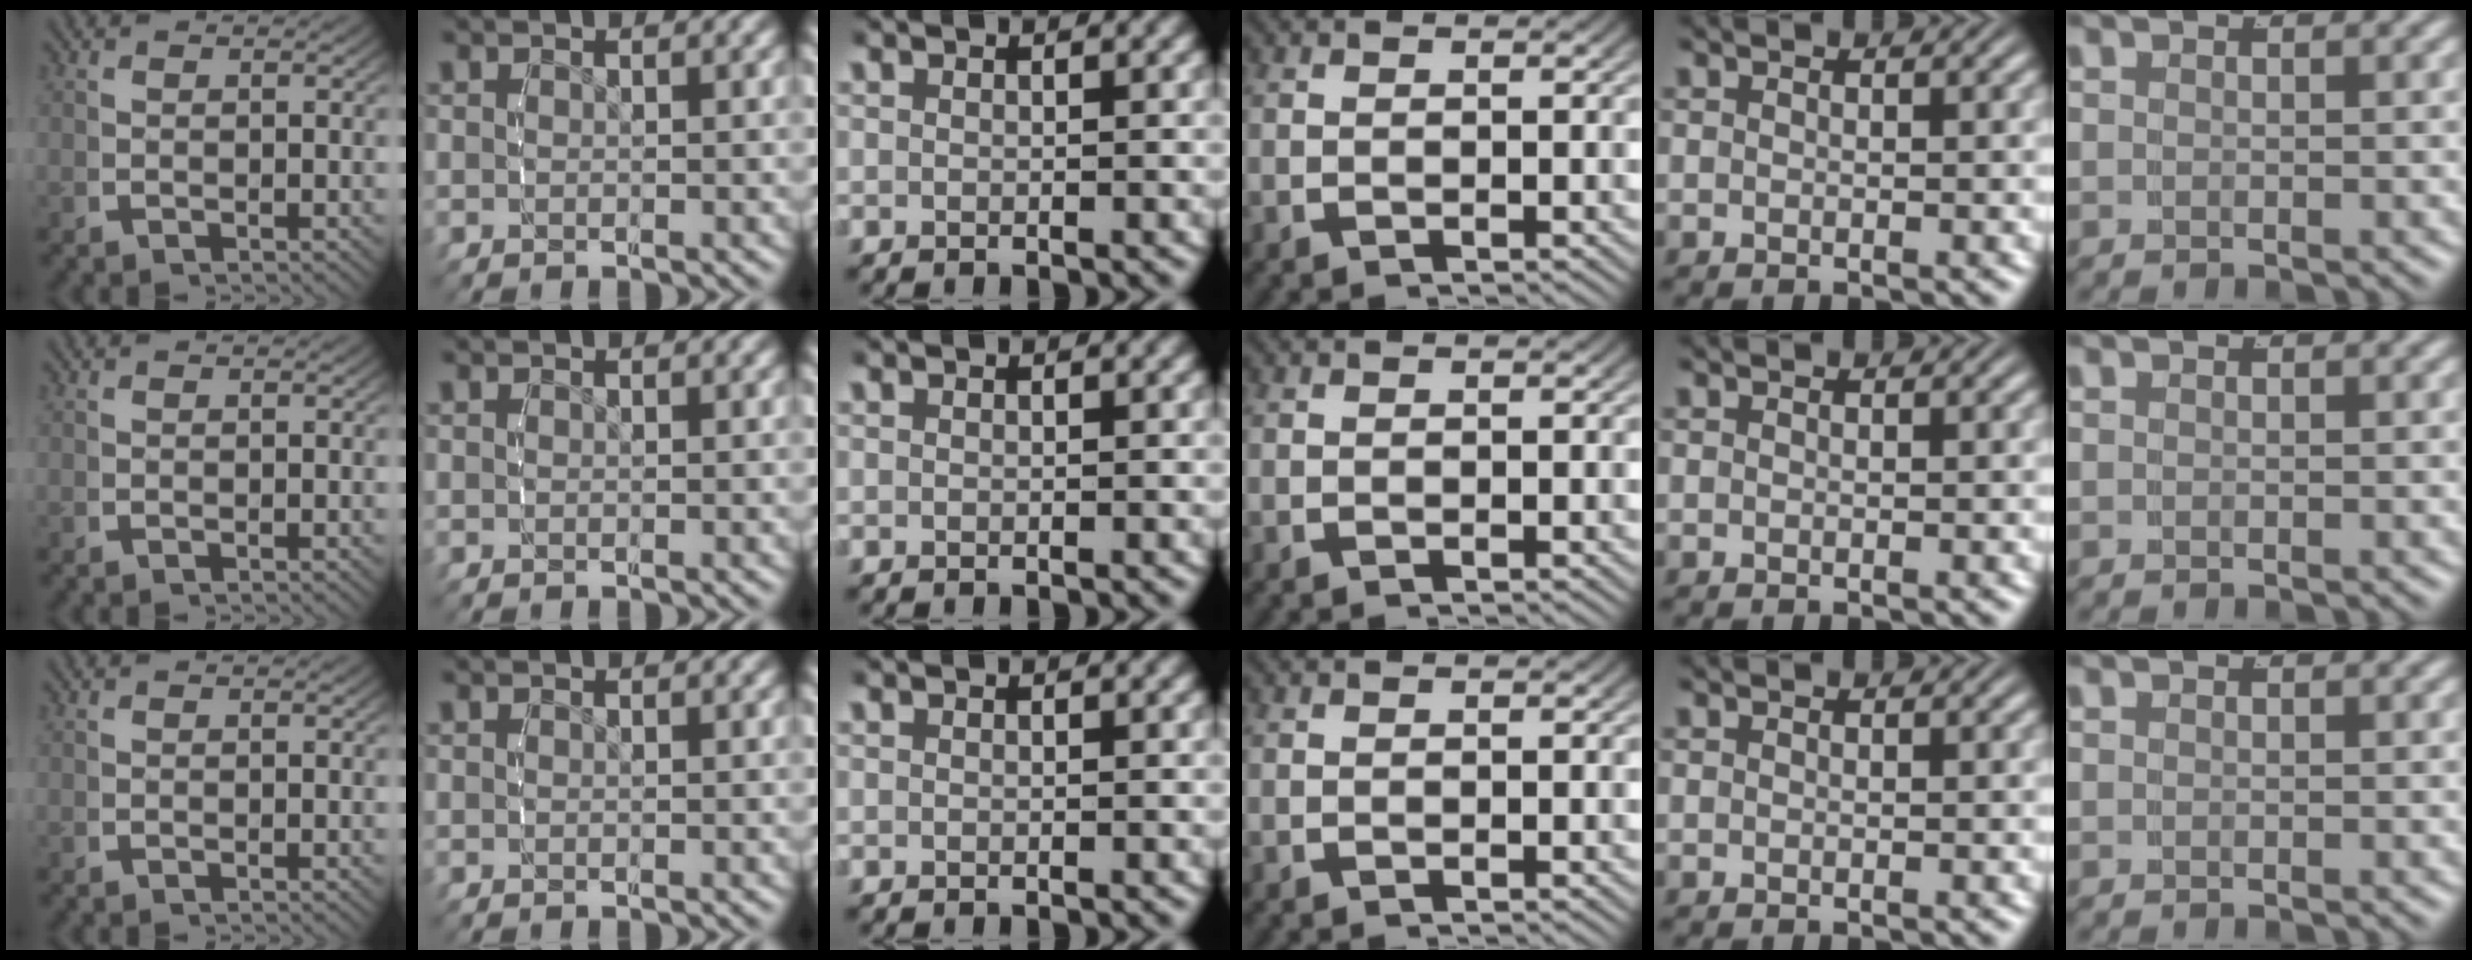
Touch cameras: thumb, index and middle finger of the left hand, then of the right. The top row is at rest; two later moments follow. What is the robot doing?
{"motion": "reach", "object": "router"}